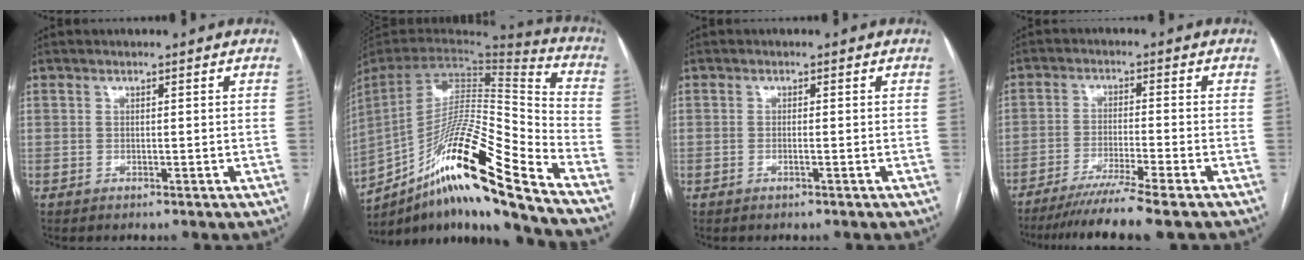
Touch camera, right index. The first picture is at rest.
{"total": 23.5, "force": [-15.6, 0.4, 17.6], "torque": [-0.303, -0.007, -0.286]}
{"total": 0.6, "force": [-0.3, -0.1, 0.5], "torque": [-0.010, 0.000, -0.005]}
{"total": 9.4, "force": [-7.6, -1.7, 5.3], "torque": [-0.072, -0.032, -0.122]}